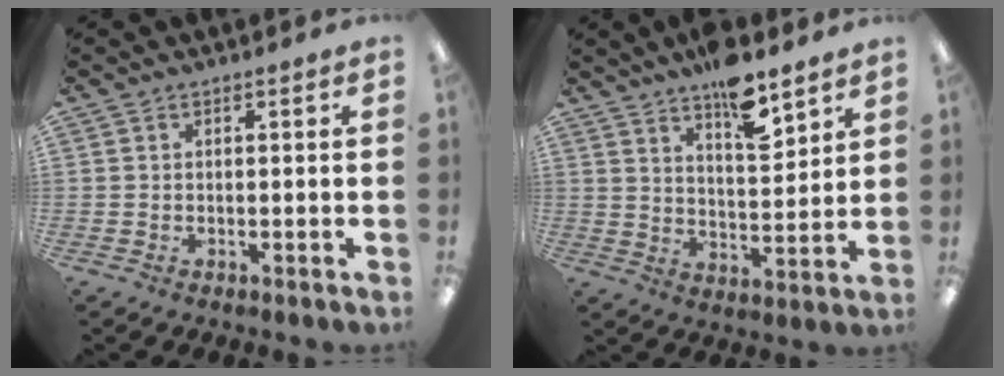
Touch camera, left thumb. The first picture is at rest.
{"total": 11.0, "force": [8.6, 3.4, 6.0], "torque": [-0.086, -0.054, 0.147]}